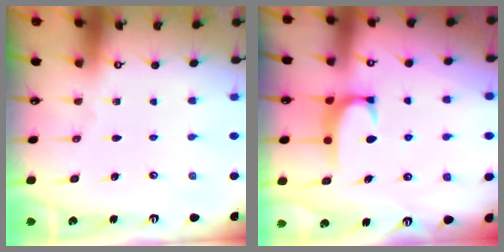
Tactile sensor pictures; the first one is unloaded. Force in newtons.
{"total": 1.9, "press": 1.8, "slide": 0.6}